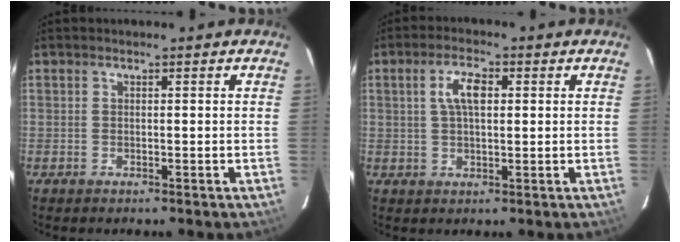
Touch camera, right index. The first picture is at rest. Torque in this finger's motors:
{"motor_torque": [0.59, -0.01, 0.34, 0.09]}